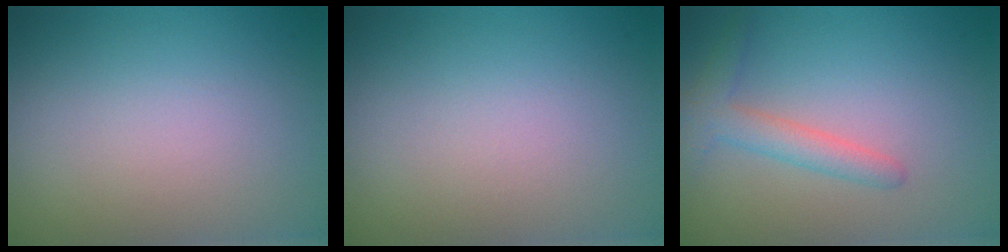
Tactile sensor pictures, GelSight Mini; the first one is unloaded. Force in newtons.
{"total": 0.0}
{"total": 2.1, "press": 2.1, "slide": 0.2}